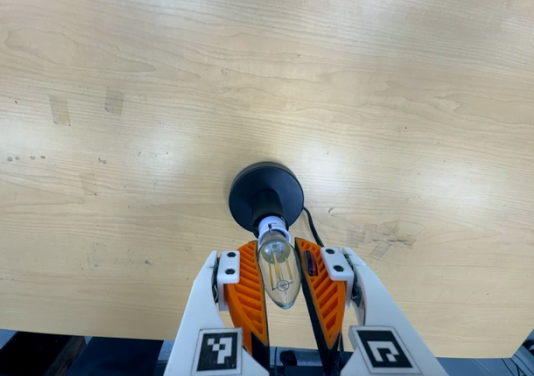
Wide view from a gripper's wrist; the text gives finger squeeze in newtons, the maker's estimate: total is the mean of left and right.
{"total": 14.3, "left": 13.6, "right": 15.0}